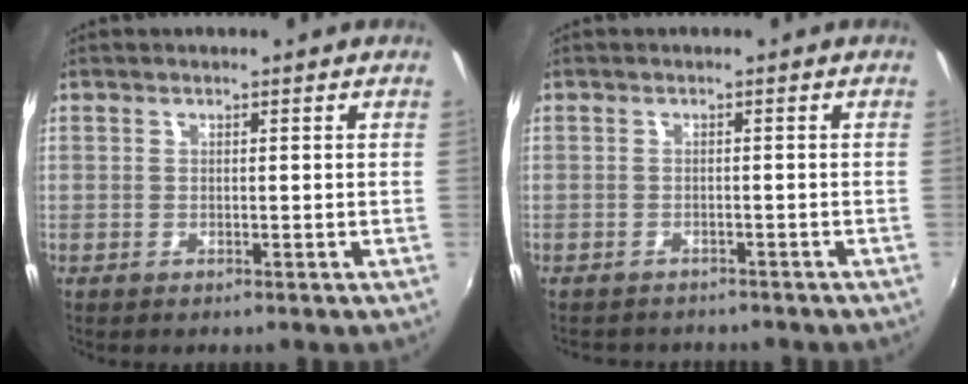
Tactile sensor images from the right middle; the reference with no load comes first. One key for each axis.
{"total": 4.9, "fx": -4.4, "fy": 1.6, "fz": 1.4, "tx": -0.035, "ty": -0.013, "tz": -0.062}